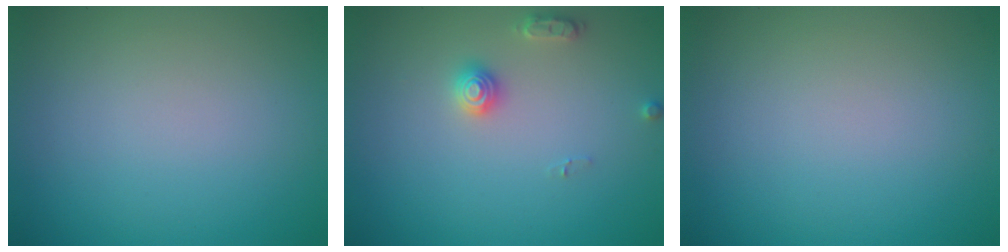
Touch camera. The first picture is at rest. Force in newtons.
{"total": 2.0, "press": 2.0, "slide": 0.3}
{"total": 0.0}